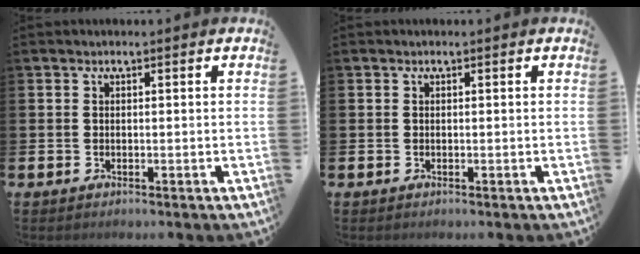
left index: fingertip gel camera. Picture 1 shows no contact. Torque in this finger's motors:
{"motor_torque": [0.00, 0.00, -0.01, 0.00]}